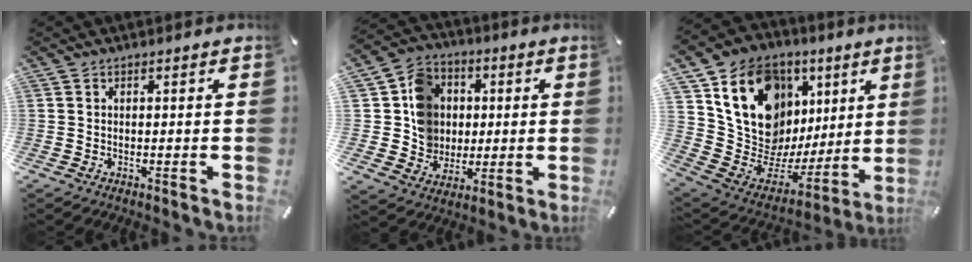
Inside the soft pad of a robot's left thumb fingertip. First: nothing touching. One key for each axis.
{"total": 11.8, "fx": 1.0, "fy": 11.3, "fz": 3.4, "tx": -0.052, "ty": 0.006, "tz": 0.030}
{"total": 19.3, "fx": 7.4, "fy": 15.4, "fz": 9.1, "tx": -0.133, "ty": -0.063, "tz": 0.158}